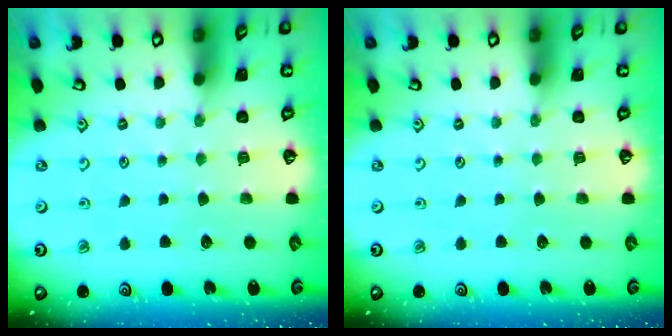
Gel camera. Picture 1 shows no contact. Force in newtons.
{"total": 0.0}